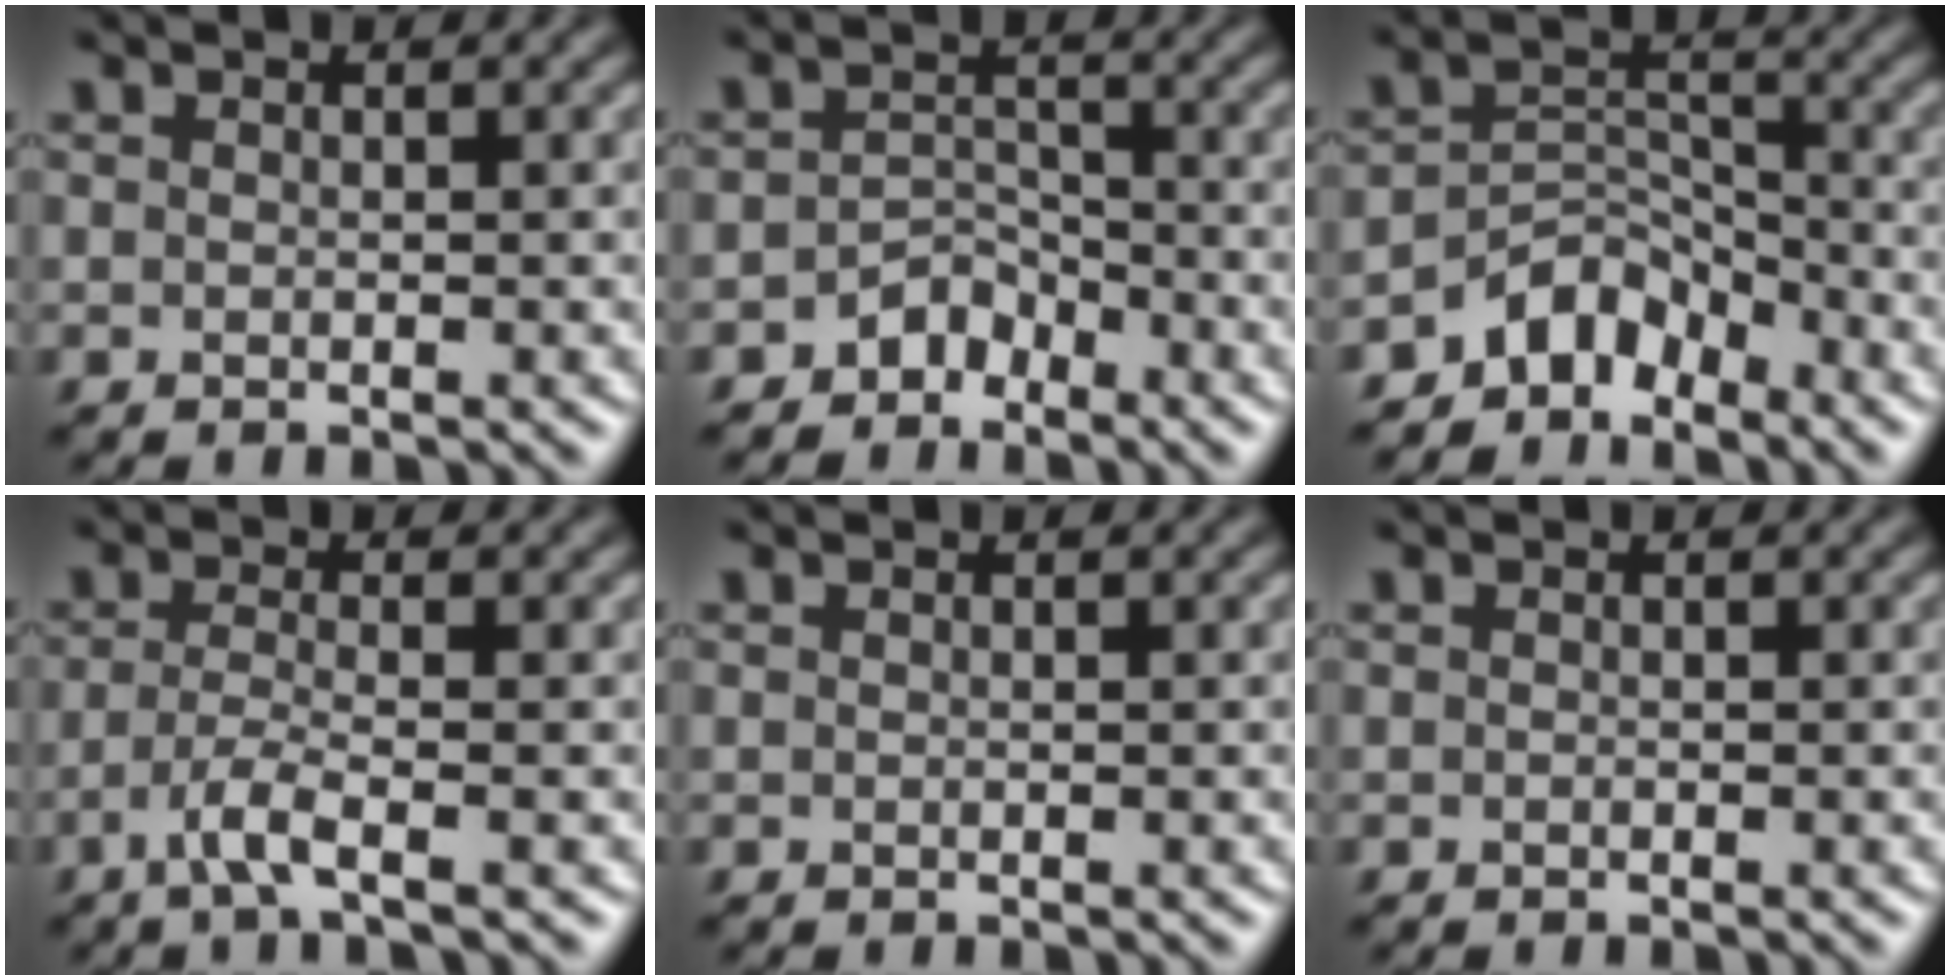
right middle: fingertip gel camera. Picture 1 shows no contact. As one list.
[{"total": 2.3, "force": [-1.8, 1.4, 0.5], "torque": [-0.002, 0.012, -0.033]}, {"total": 4.1, "force": [-3.3, 2.1, 1.1], "torque": [-0.007, 0.009, -0.069]}, {"total": 2.7, "force": [-1.4, 0.4, 2.3], "torque": [-0.047, -0.001, -0.038]}, {"total": 0.0}, {"total": 0.0}]